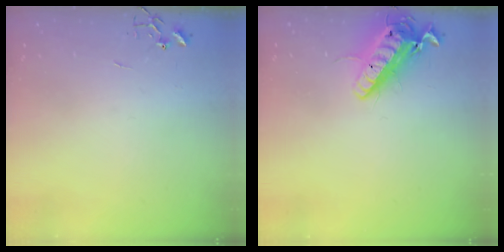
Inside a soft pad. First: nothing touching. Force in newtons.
{"total": 15.6, "press": 15.4, "slide": 2.8}